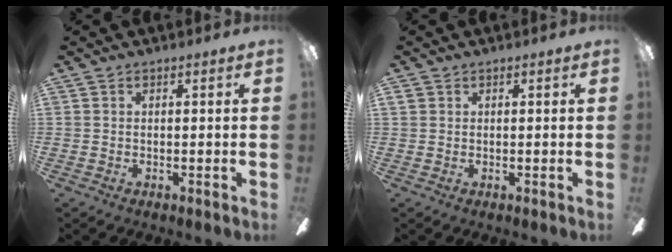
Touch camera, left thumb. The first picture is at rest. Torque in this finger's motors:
{"motor_torque": [0.09, -0.04, 0.42, 0.18, 0.00]}